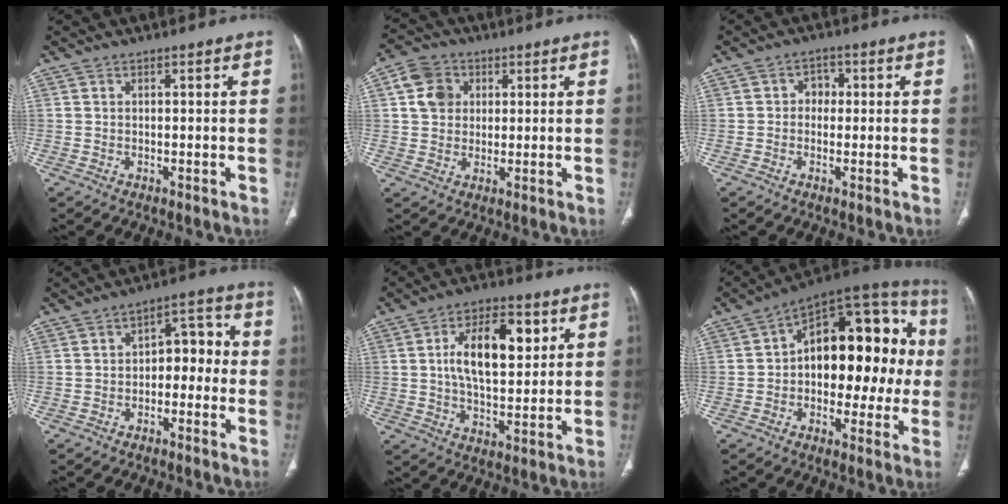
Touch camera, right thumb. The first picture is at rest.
{"total": 7.2, "force": [2.0, 6.1, 3.4], "torque": [-0.044, 0.002, 0.033]}
{"total": 3.0, "force": [0.0, 2.5, 1.5], "torque": [0.001, 0.010, -0.009]}
{"total": 7.4, "force": [-1.2, 4.8, 5.5], "torque": [-0.043, 0.041, -0.029]}
{"total": 13.7, "force": [3.6, 6.9, 11.3], "torque": [-0.165, -0.004, 0.060]}
{"total": 23.5, "force": [1.0, 13.2, 19.4], "torque": [-0.220, 0.048, 0.004]}